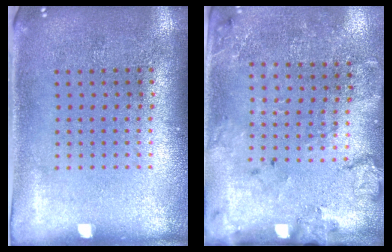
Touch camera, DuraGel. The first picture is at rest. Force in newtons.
{"total": 1.8, "press": 1.5, "slide": 1.0}